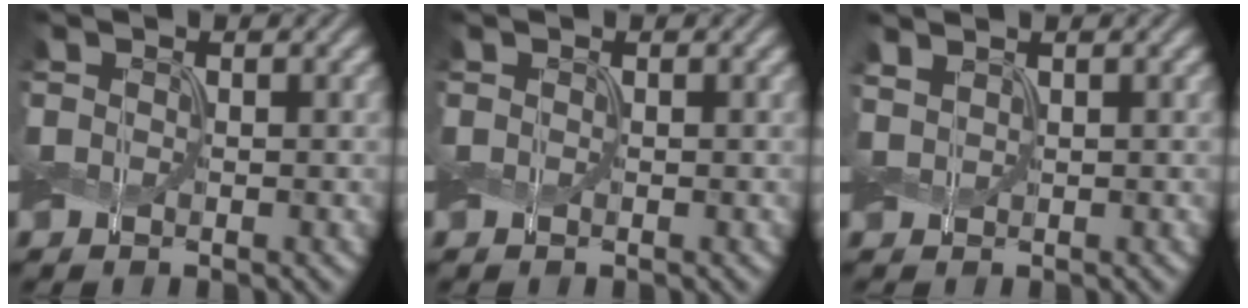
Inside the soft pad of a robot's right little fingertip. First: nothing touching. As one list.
[{"total": 0.0}, {"total": 1.0, "force": [0.8, 0.3, 0.5], "torque": [-0.012, 0.006, 0.017]}]